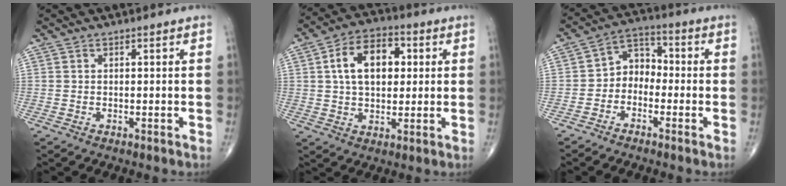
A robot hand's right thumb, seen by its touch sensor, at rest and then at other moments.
{"total": 12.5, "force": [2.5, 7.9, 9.4], "torque": [-0.134, 0.012, 0.036]}
{"total": 6.2, "force": [-1.8, 4.9, 3.4], "torque": [-0.029, 0.035, -0.051]}